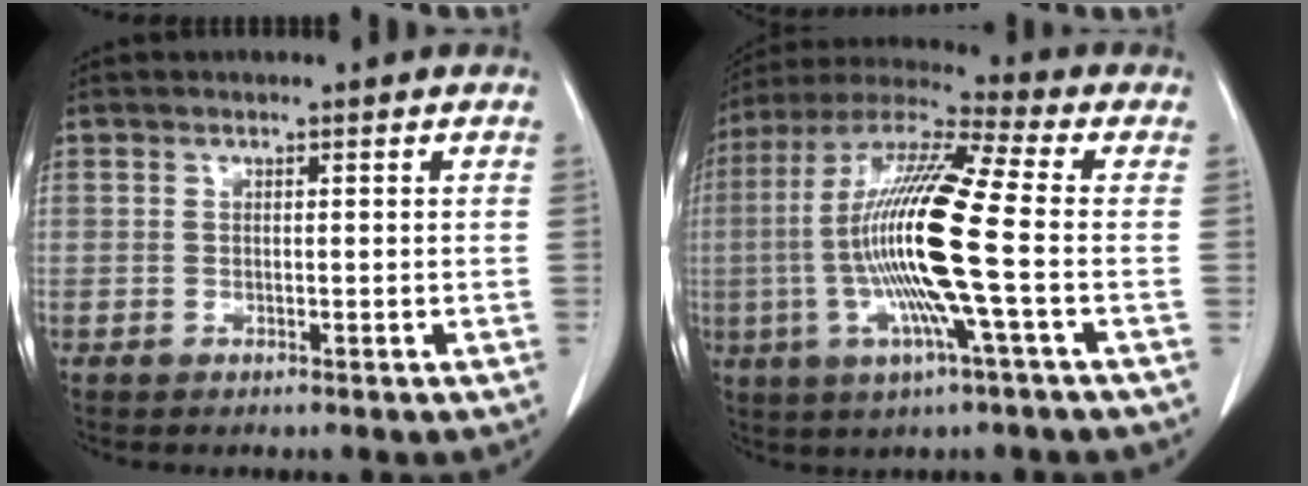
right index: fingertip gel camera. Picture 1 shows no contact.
{"total": 17.3, "force": [-2.4, 0.2, 17.2], "torque": [-0.349, -0.003, -0.058]}